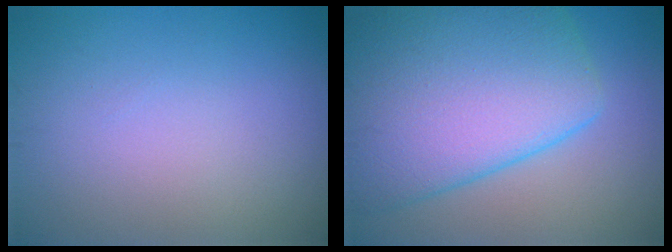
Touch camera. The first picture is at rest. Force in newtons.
{"total": 12.0, "press": 12.0, "slide": 0.5}